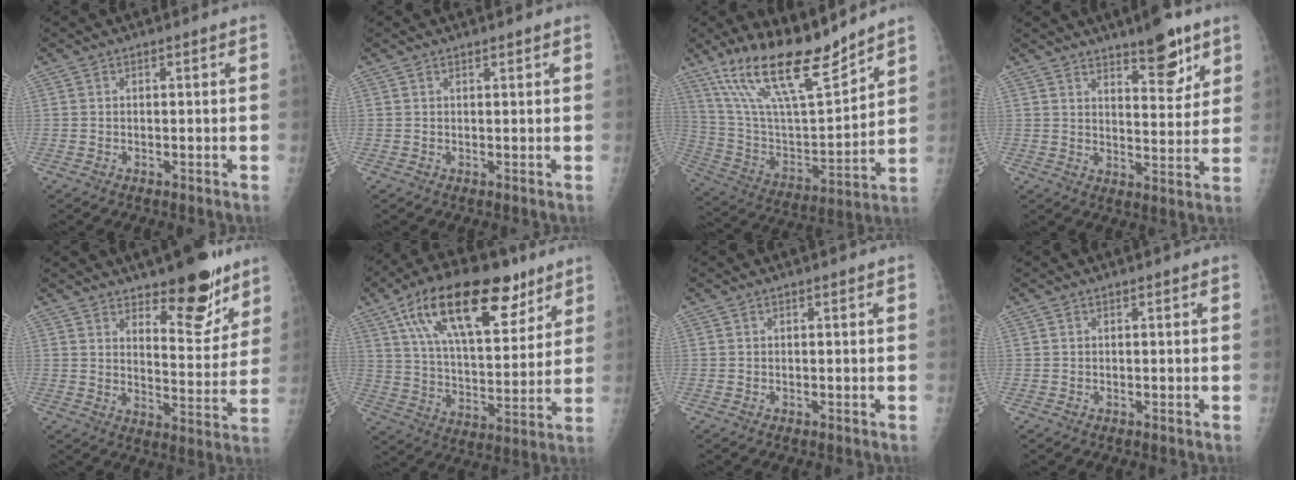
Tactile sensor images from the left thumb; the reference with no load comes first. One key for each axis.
{"total": 0.6, "fx": 0.5, "fy": 0.1, "fz": 0.3, "tx": -0.005, "ty": -0.003, "tz": 0.010}
{"total": 20.1, "fx": 15.4, "fy": 4.5, "fz": 12.0, "tx": -0.186, "ty": -0.078, "tz": 0.289}
{"total": 9.6, "fx": 6.5, "fy": 3.2, "fz": 6.4, "tx": -0.067, "ty": -0.043, "tz": 0.097}
{"total": 12.5, "fx": 9.0, "fy": 4.6, "fz": 7.4, "tx": -0.061, "ty": -0.070, "tz": 0.138}
{"total": 23.3, "fx": 12.6, "fy": 10.6, "fz": 16.4, "tx": -0.243, "ty": -0.025, "tz": 0.214}
{"total": 0.0}
{"total": 0.0}